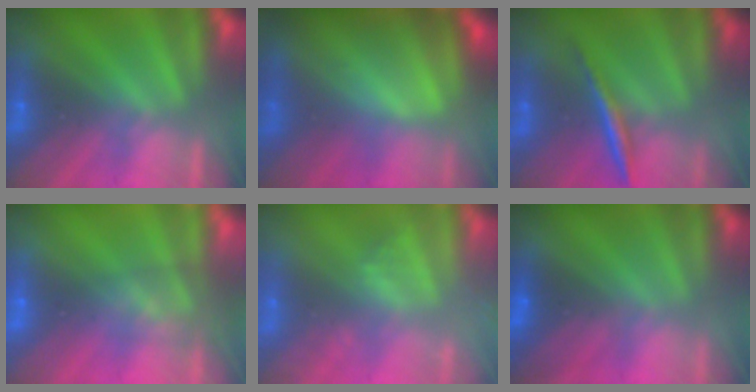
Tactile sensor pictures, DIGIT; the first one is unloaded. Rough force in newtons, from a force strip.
{"total": 6.7}
{"total": 1.7}
{"total": 5.9}
{"total": 2.1}
{"total": 2.8}